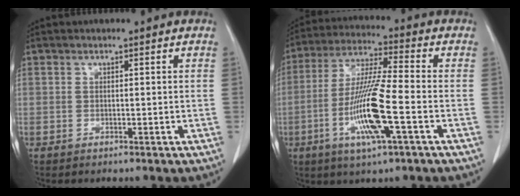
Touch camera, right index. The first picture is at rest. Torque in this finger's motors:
{"motor_torque": [1.95, -0.19, 0.42, 0.17]}